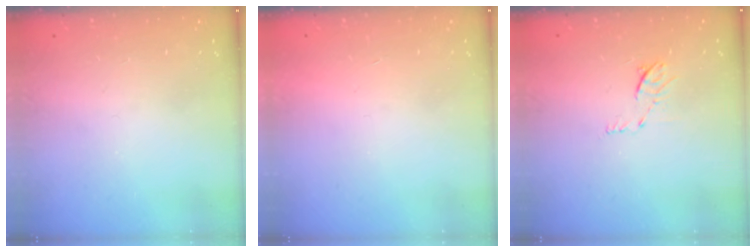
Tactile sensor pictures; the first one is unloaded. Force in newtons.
{"total": 1.7, "press": 1.7, "slide": 0.1}
{"total": 5.7, "press": 5.6, "slide": 0.8}